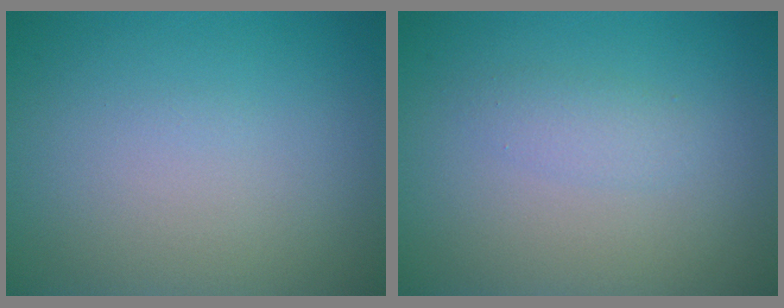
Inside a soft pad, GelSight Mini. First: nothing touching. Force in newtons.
{"total": 1.4, "press": 1.4, "slide": 0.0}